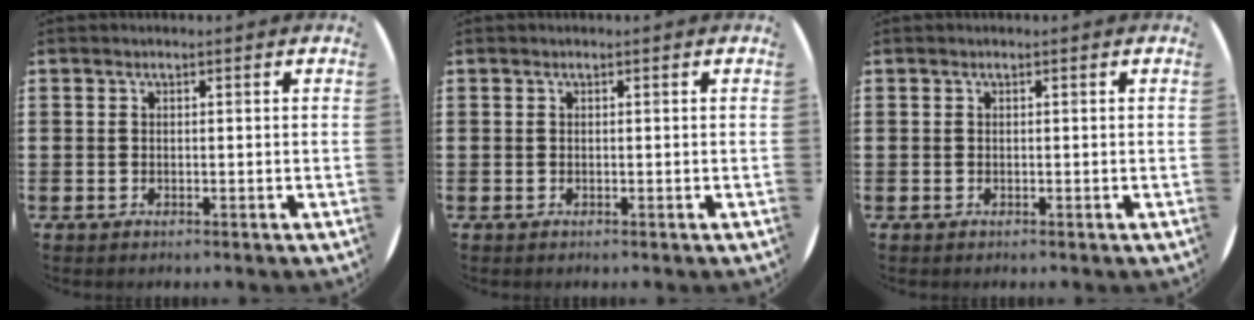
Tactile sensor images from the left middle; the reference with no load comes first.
{"total": 0.0}
{"total": 0.0}